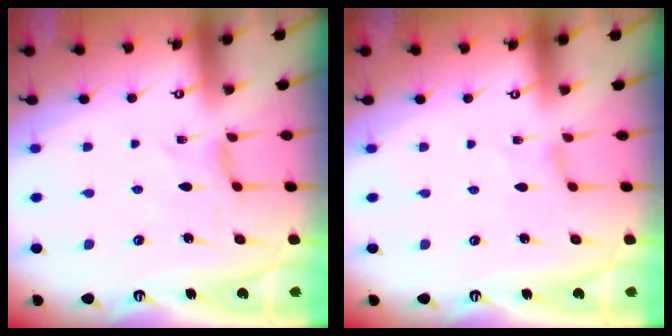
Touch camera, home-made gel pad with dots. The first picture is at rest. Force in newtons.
{"total": 0.0}